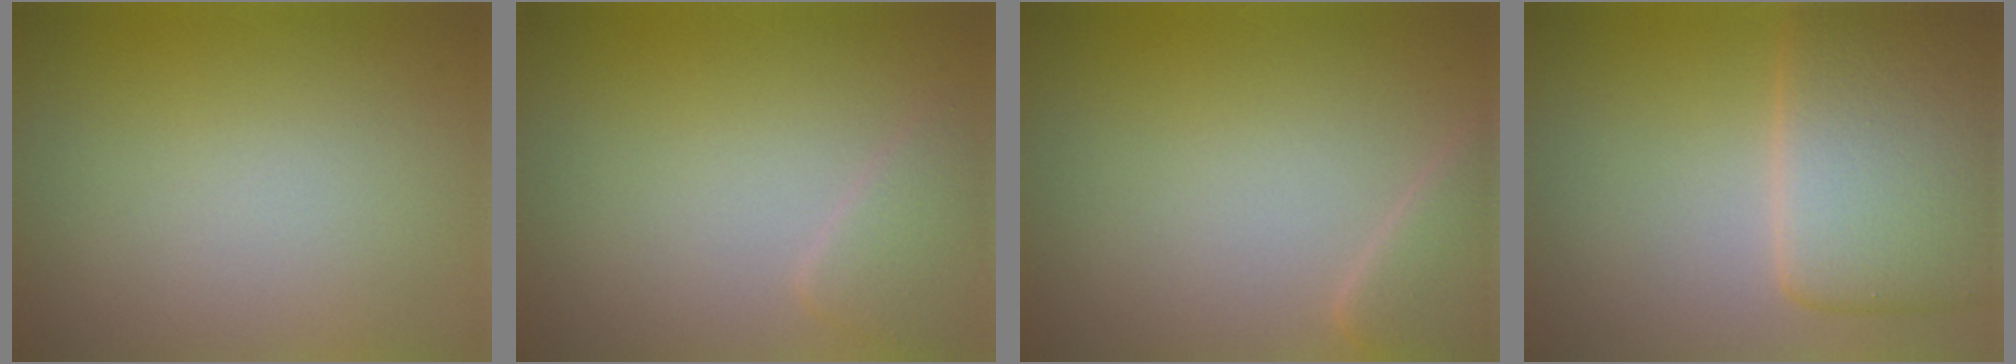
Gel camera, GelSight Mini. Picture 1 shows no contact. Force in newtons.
{"total": 1.8, "press": 1.8, "slide": 0.1}
{"total": 2.6, "press": 2.6, "slide": 0.2}
{"total": 8.1, "press": 8.1, "slide": 0.2}